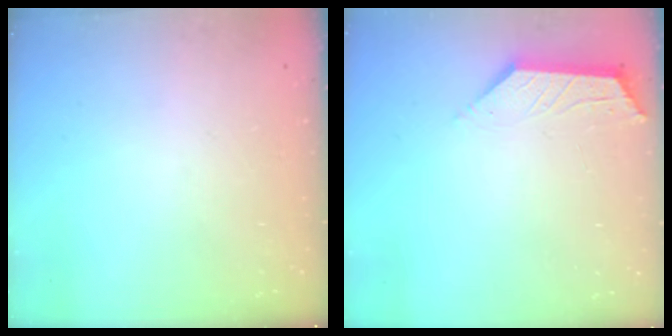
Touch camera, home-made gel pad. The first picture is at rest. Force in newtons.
{"total": 2.1, "press": 2.1, "slide": 0.5}